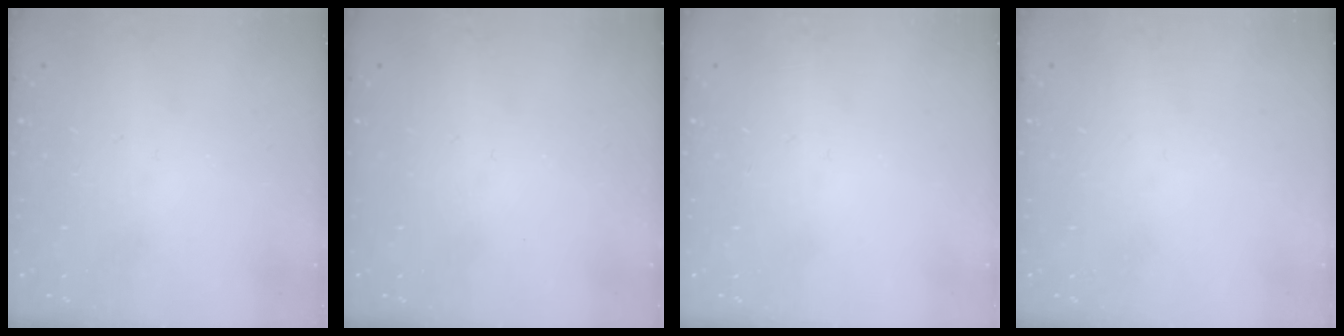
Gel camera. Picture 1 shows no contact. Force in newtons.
{"total": 0.0}
{"total": 0.0}
{"total": 0.0}